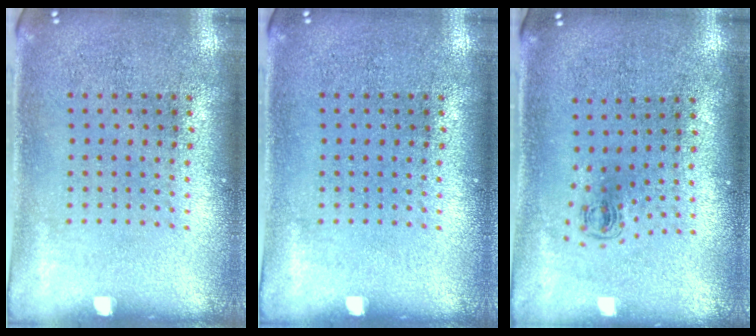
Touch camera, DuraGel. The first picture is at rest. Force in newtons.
{"total": 0.0}
{"total": 0.5, "press": 0.4, "slide": 0.4}